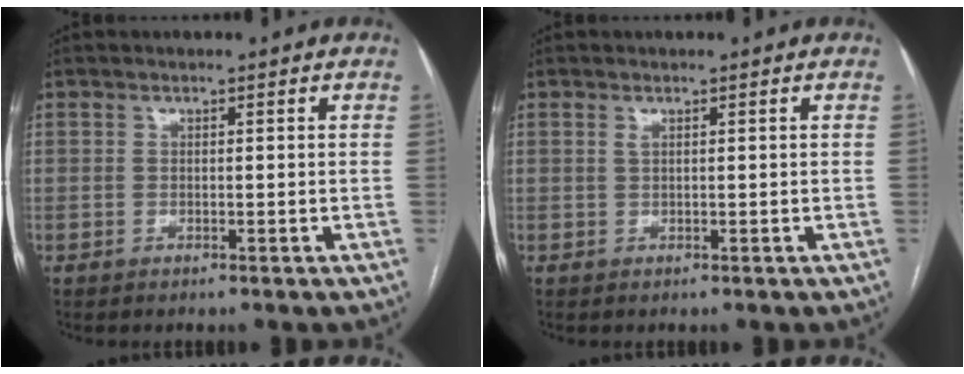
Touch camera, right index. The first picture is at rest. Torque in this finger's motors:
{"motor_torque": [-0.04, 0.01, -0.02, 0.01]}